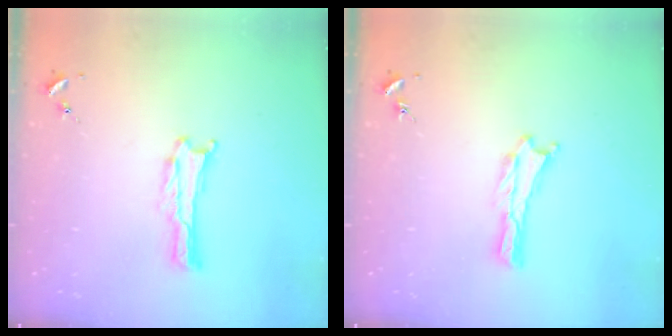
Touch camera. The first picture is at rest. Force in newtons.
{"total": 0.0}